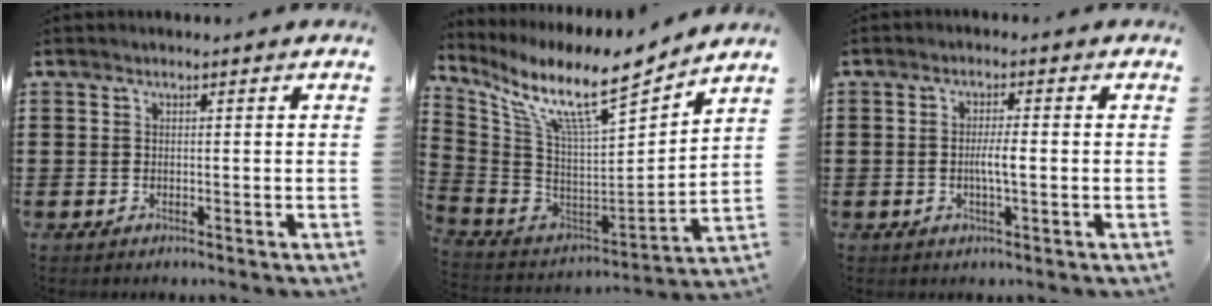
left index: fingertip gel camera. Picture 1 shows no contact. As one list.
[{"total": 12.1, "force": [9.0, 1.9, 7.8], "torque": [-0.177, -0.065, 0.148]}, {"total": 3.2, "force": [-0.4, 0.5, 3.1], "torque": [-0.063, -0.003, -0.010]}]